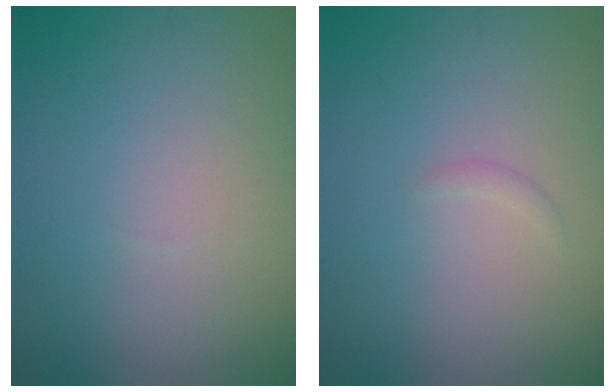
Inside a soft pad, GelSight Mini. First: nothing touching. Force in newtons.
{"total": 0.5, "press": 0.5, "slide": 0.0}